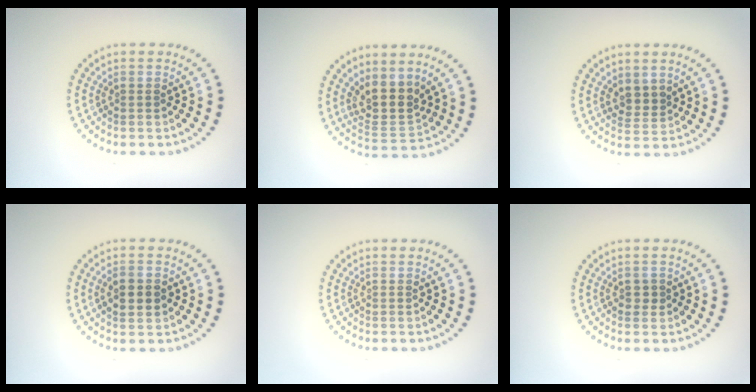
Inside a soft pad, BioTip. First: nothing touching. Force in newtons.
{"total": 3.6, "press": 2.9, "slide": 2.3}
{"total": 1.9, "press": 1.5, "slide": 1.3}
{"total": 2.3, "press": 2.2, "slide": 0.1}
{"total": 0.0}
{"total": 1.1, "press": 1.1, "slide": 0.2}